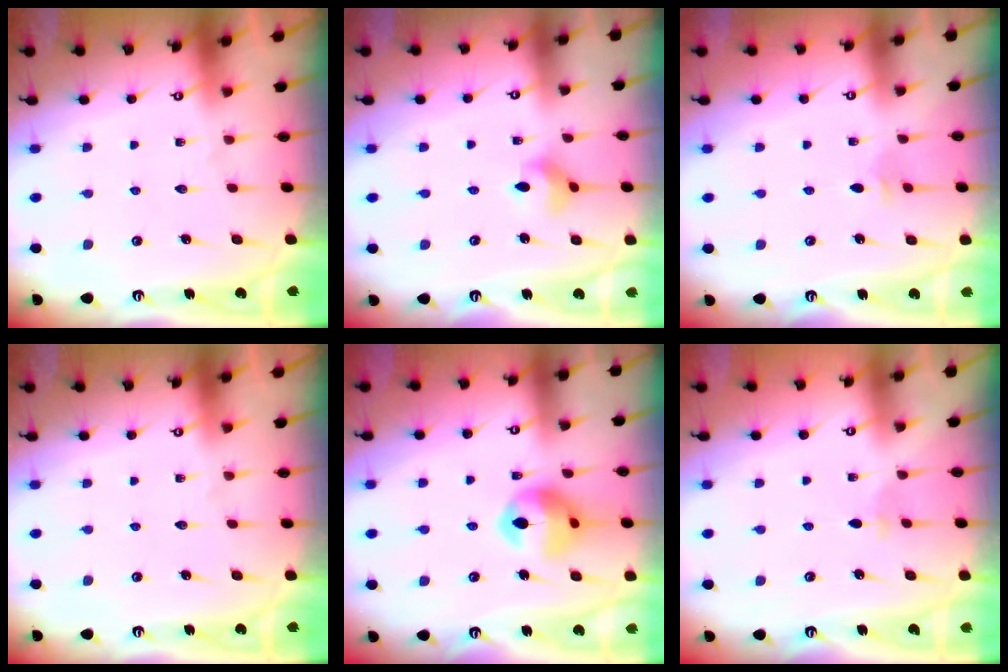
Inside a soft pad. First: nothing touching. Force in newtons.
{"total": 4.7, "press": 4.6, "slide": 0.6}
{"total": 2.6, "press": 2.5, "slide": 0.5}
{"total": 0.0}
{"total": 12.7, "press": 12.6, "slide": 1.5}
{"total": 2.8, "press": 2.7, "slide": 0.6}